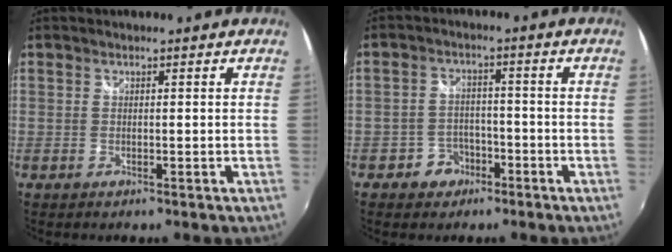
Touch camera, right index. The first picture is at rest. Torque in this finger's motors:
{"motor_torque": [0.02, 0.06, -0.04, -0.01]}